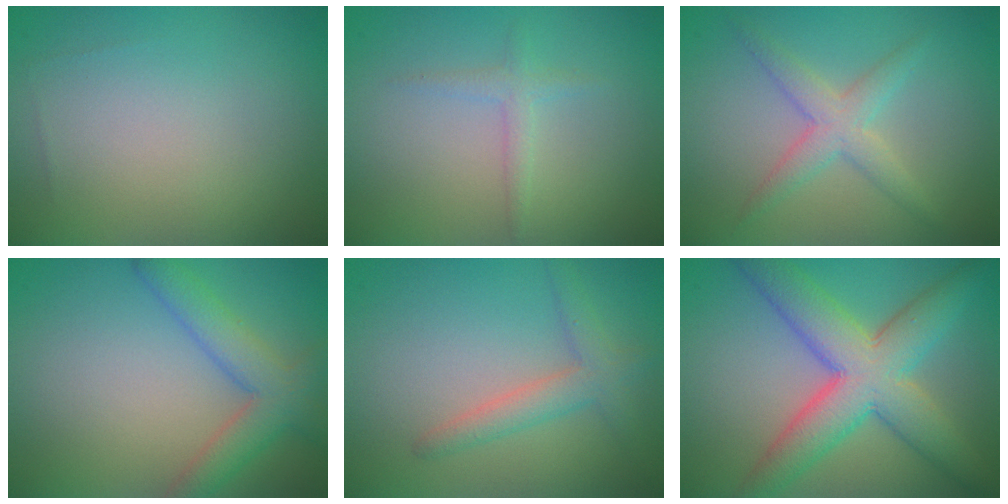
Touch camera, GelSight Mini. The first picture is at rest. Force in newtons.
{"total": 1.3, "press": 1.3, "slide": 0.0}
{"total": 2.8, "press": 2.8, "slide": 0.1}
{"total": 4.3, "press": 4.3, "slide": 0.3}
{"total": 2.7, "press": 2.7, "slide": 0.3}
{"total": 8.4, "press": 8.4, "slide": 0.5}